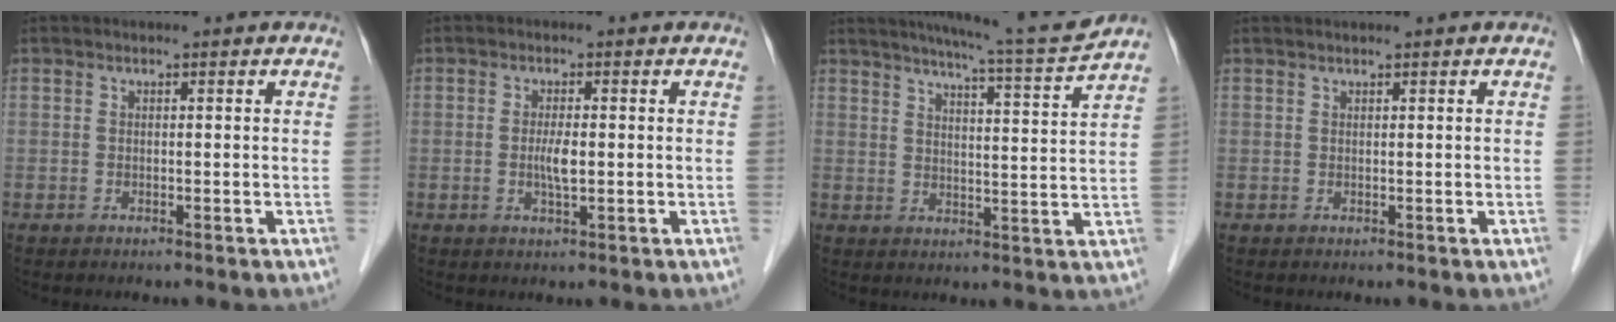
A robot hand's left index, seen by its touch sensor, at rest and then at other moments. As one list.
[{"total": 2.5, "force": [-0.1, 0.4, 2.4], "torque": [-0.051, -0.003, -0.001]}, {"total": 10.9, "force": [10.0, -1.9, 3.9], "torque": [-0.068, -0.025, 0.139]}, {"total": 1.6, "force": [1.4, -0.1, 0.8], "torque": [-0.007, 0.021, 0.028]}]